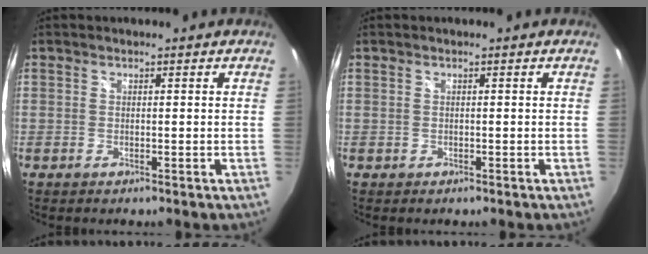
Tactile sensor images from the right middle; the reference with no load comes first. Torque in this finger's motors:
{"motor_torque": [1.02, -1.12, -0.01, 0.00]}